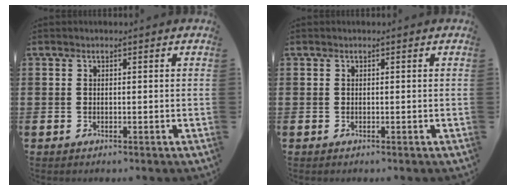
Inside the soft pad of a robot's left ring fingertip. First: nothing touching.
{"total": 0.0}